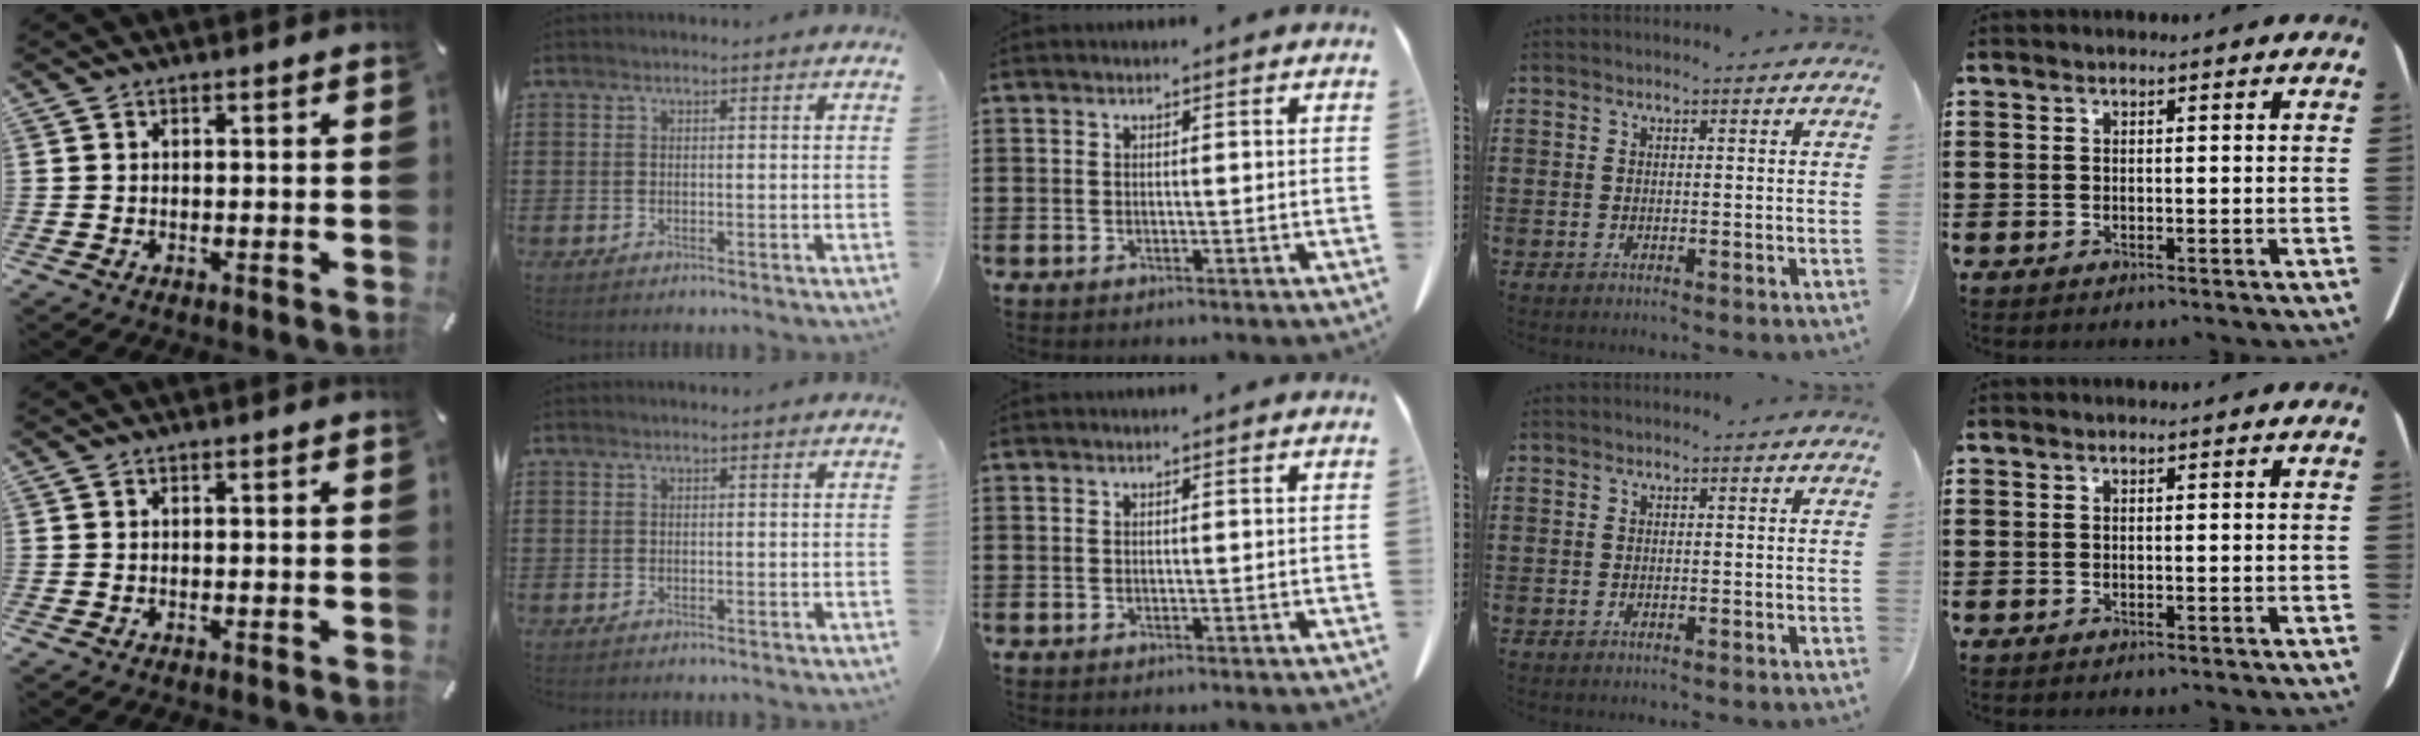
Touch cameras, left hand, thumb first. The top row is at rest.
{}